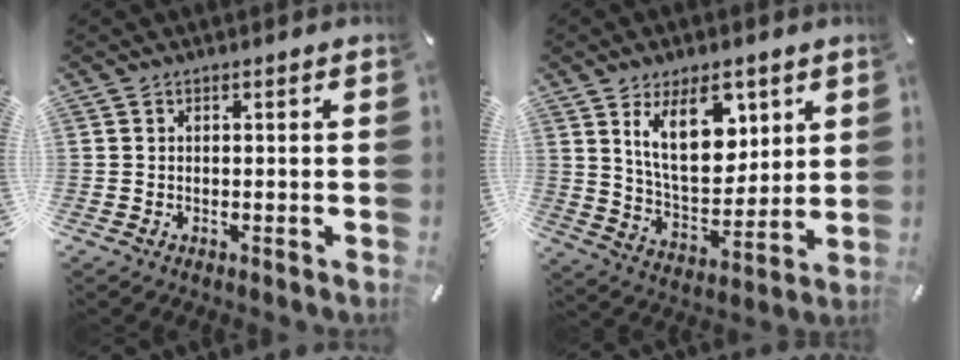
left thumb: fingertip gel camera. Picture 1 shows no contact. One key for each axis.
{"total": 15.1, "fx": 7.1, "fy": 8.6, "fz": 10.1, "tx": -0.166, "ty": -0.020, "tz": 0.127}